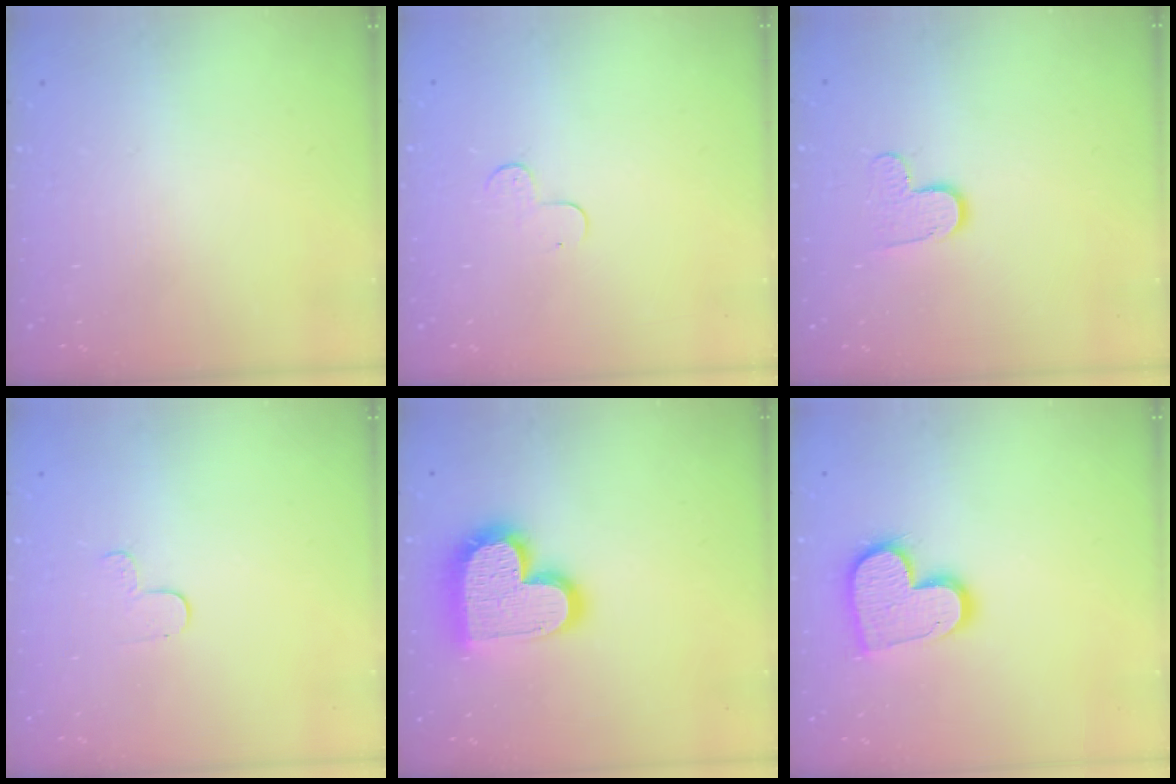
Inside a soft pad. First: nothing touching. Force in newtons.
{"total": 4.5, "press": 4.5, "slide": 0.4}
{"total": 7.0, "press": 7.0, "slide": 0.1}
{"total": 4.7, "press": 4.6, "slide": 0.5}
{"total": 18.1, "press": 18.1, "slide": 1.3}
{"total": 14.6, "press": 14.6, "slide": 1.2}